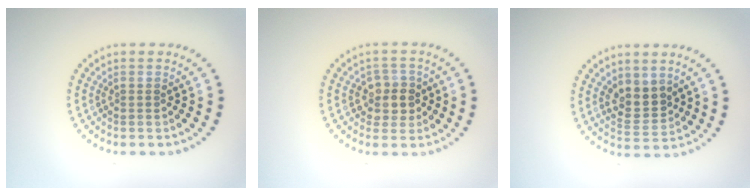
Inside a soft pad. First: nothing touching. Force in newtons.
{"total": 2.6, "press": 2.4, "slide": 1.1}
{"total": 2.9, "press": 2.7, "slide": 1.1}